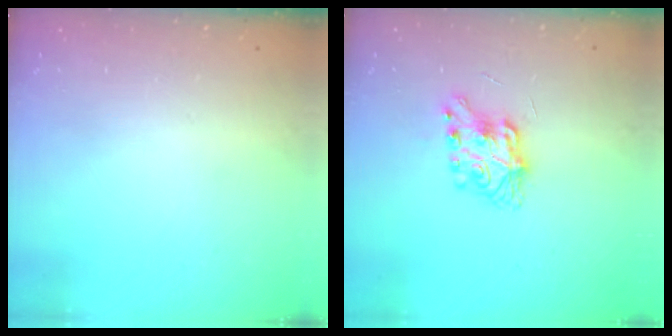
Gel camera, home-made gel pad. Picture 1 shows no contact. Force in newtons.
{"total": 7.8, "press": 7.8, "slide": 0.1}